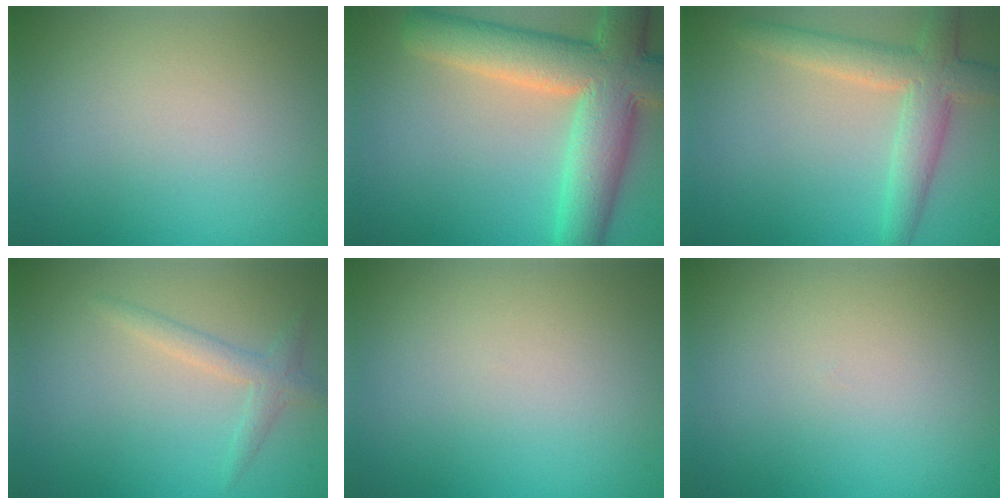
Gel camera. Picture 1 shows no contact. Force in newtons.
{"total": 10.2, "press": 10.1, "slide": 0.9}
{"total": 4.7, "press": 4.7, "slide": 0.4}
{"total": 1.9, "press": 1.9, "slide": 0.0}
{"total": 0.0}
{"total": 0.0}